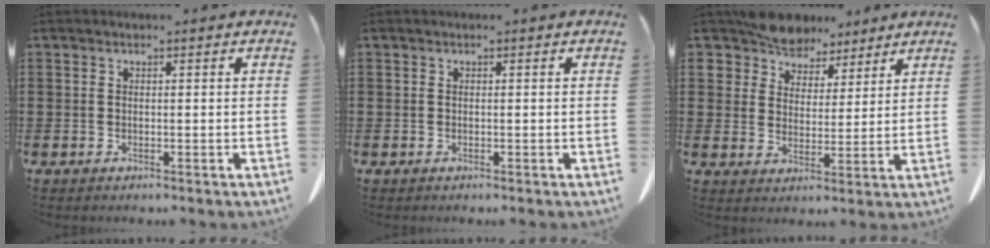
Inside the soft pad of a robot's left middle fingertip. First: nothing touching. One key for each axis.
{"total": 0.0}
{"total": 6.7, "fx": 6.2, "fy": 2.5, "fz": 0.2, "tx": -0.039, "ty": -0.028, "tz": 0.119}